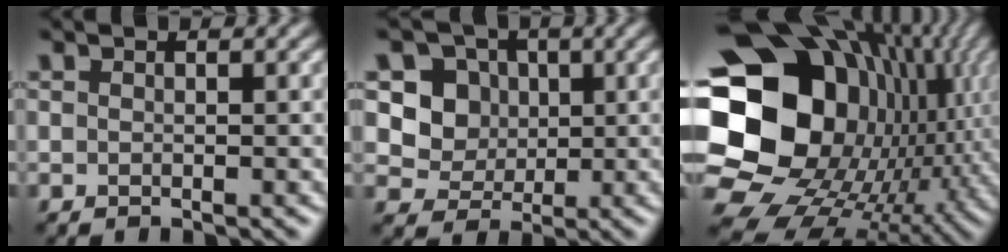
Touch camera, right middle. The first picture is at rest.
{"total": 4.4, "force": [1.0, 4.0, 1.6], "torque": [-0.029, -0.012, 0.018]}
{"total": 22.1, "force": [0.8, 17.9, 13.0], "torque": [-0.268, -0.020, 0.011]}